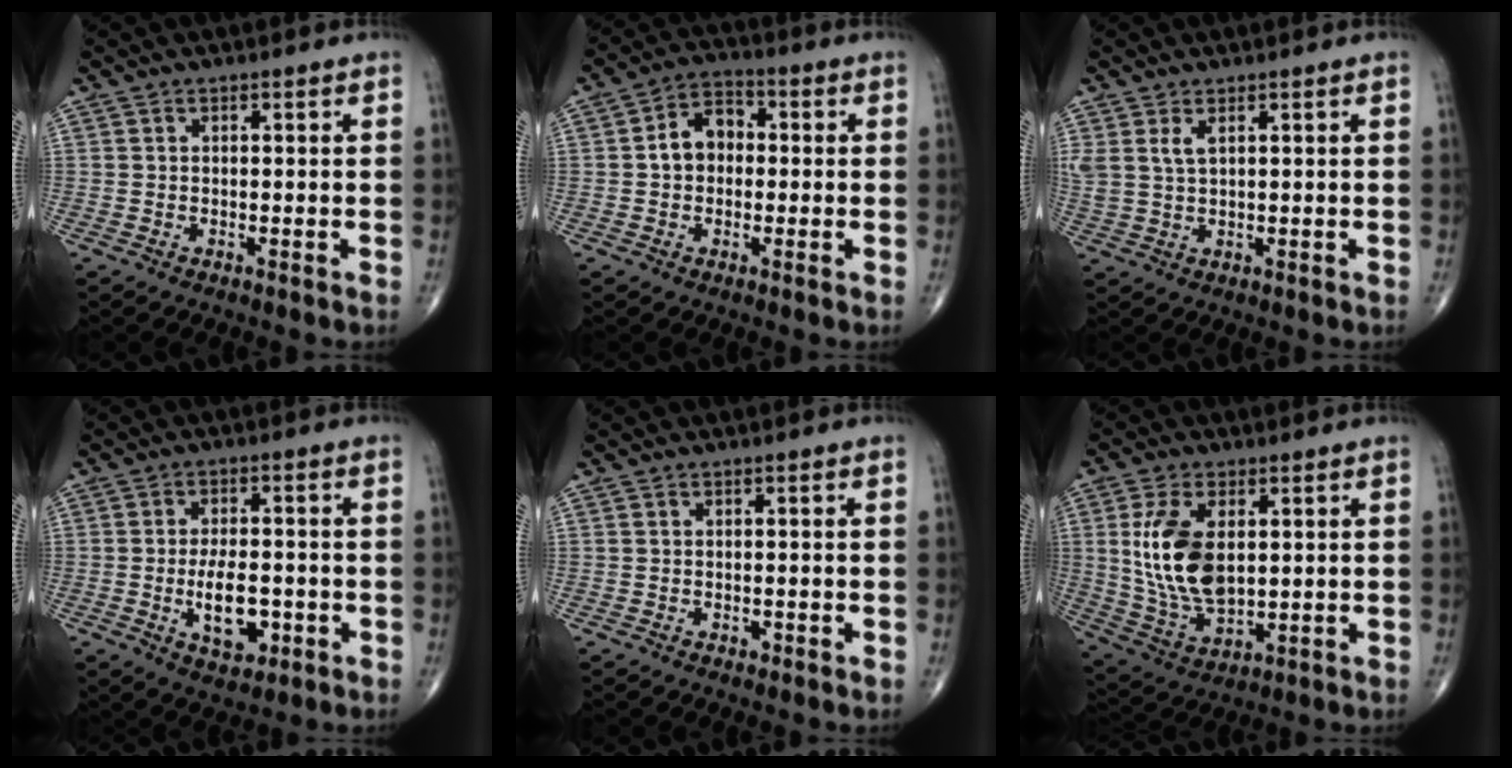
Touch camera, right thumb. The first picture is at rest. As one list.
[{"total": 7.0, "force": [0.1, 5.2, 4.7], "torque": [-0.064, 0.024, -0.009]}, {"total": 3.4, "force": [1.6, 1.4, 2.7], "torque": [-0.066, 0.002, 0.042]}, {"total": 8.4, "force": [-2.0, 4.3, 7.0], "torque": [-0.104, 0.004, -0.027]}, {"total": 0.6, "force": [-0.3, 0.3, 0.3], "torque": [-0.002, 0.000, -0.006]}, {"total": 13.9, "force": [2.3, 7.5, 11.4], "torque": [-0.222, -0.014, 0.054]}]